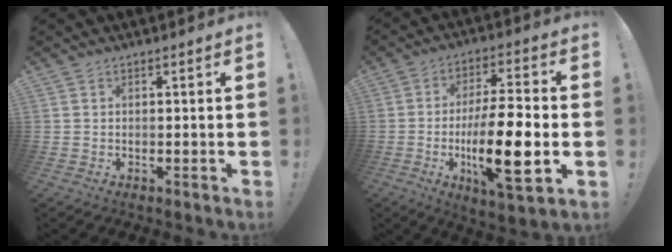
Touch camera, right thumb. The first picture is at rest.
{"total": 18.4, "force": [-3.8, 5.2, 17.3], "torque": [-0.296, 0.000, -0.065]}